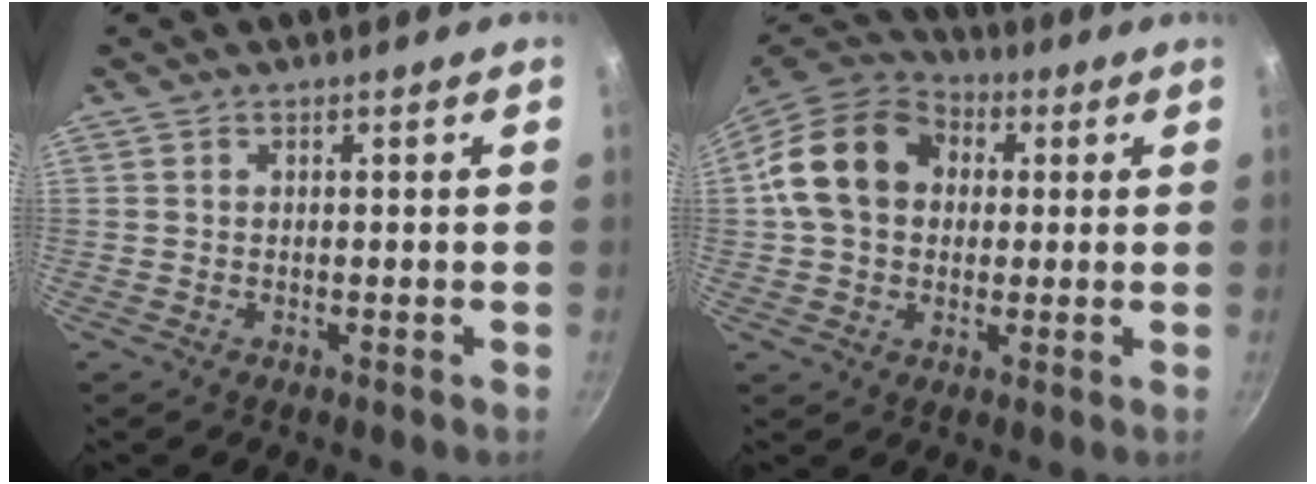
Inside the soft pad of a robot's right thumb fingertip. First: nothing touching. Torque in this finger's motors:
{"motor_torque": [-0.09, 2.27, 0.74, -0.76, 0.33]}